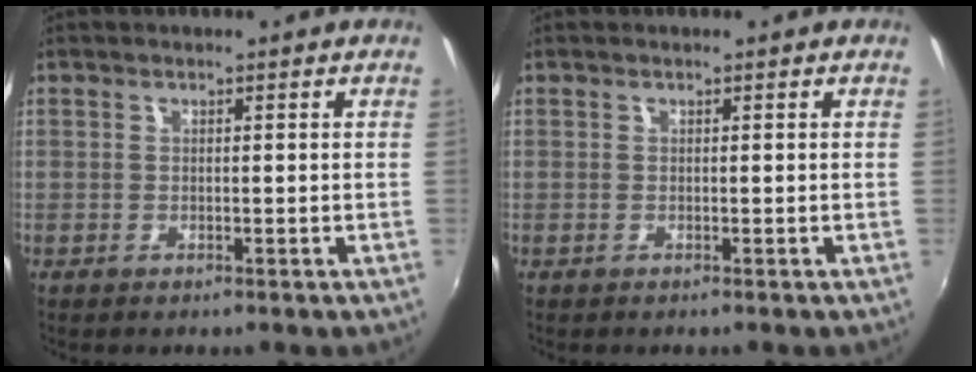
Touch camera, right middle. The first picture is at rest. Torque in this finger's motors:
{"motor_torque": [-0.01, -0.33, 0.05, 0.00]}